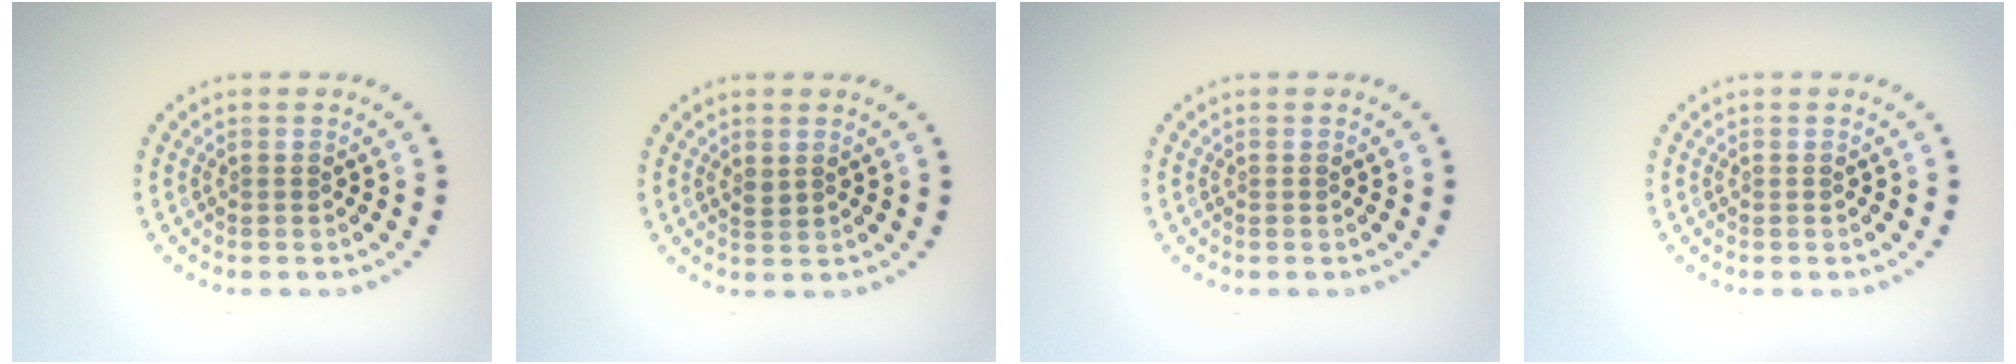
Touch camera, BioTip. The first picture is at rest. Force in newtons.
{"total": 0.7, "press": 0.7, "slide": 0.3}
{"total": 0.0}
{"total": 0.0}